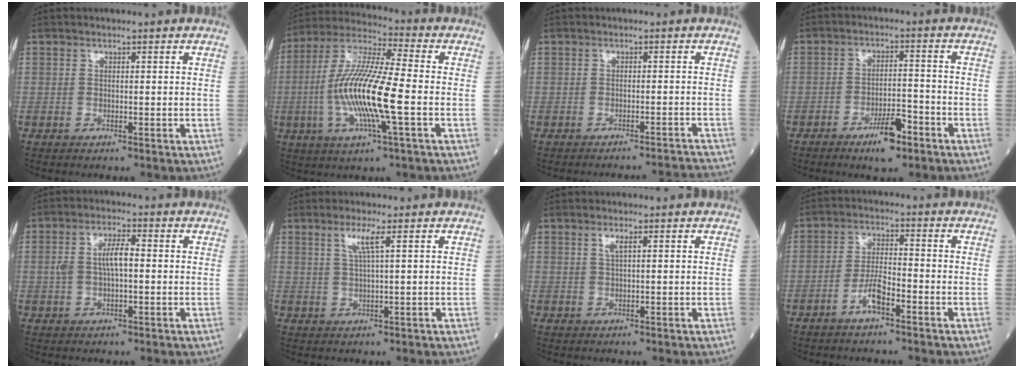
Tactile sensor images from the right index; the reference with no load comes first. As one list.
[{"total": 15.1, "force": [-2.8, 1.3, 14.8], "torque": [-0.299, -0.005, -0.058]}, {"total": 7.4, "force": [-7.2, -1.6, 0.3], "torque": [0.011, -0.008, -0.084]}, {"total": 5.9, "force": [-3.8, 1.4, 4.3], "torque": [-0.070, 0.000, -0.062]}, {"total": 5.2, "force": [0.3, 1.8, 4.8], "torque": [-0.106, 0.015, 0.006]}, {"total": 3.2, "force": [1.5, -0.4, 2.8], "torque": [-0.062, 0.000, 0.029]}, {"total": 1.4, "force": [0.7, 0.0, 1.2], "torque": [-0.030, 0.001, 0.013]}, {"total": 4.6, "force": [-2.6, 0.9, 3.7], "torque": [-0.072, 0.006, -0.052]}]